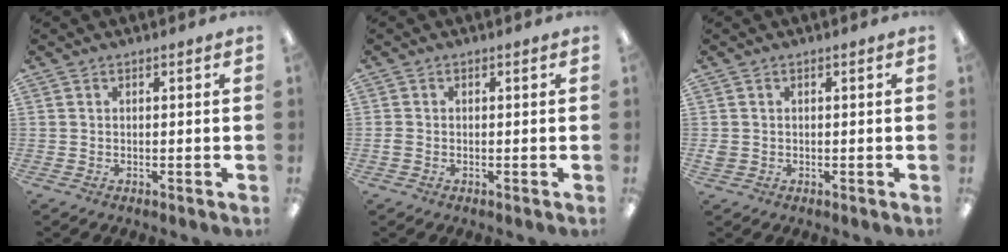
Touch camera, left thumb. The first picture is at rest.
{"total": 1.2, "force": [-0.4, 0.8, 0.8], "torque": [-0.014, 0.002, -0.008]}
{"total": 1.5, "force": [-0.1, 1.3, 0.6], "torque": [-0.012, 0.004, -0.002]}